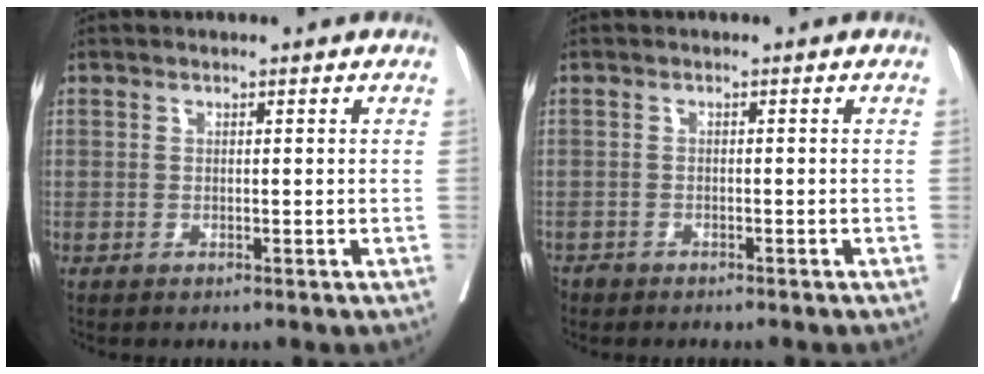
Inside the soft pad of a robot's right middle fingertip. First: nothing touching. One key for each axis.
{"total": 2.0, "fx": -1.8, "fy": 1.0, "fz": 0.1, "tx": -0.005, "ty": 0.000, "tz": -0.031}